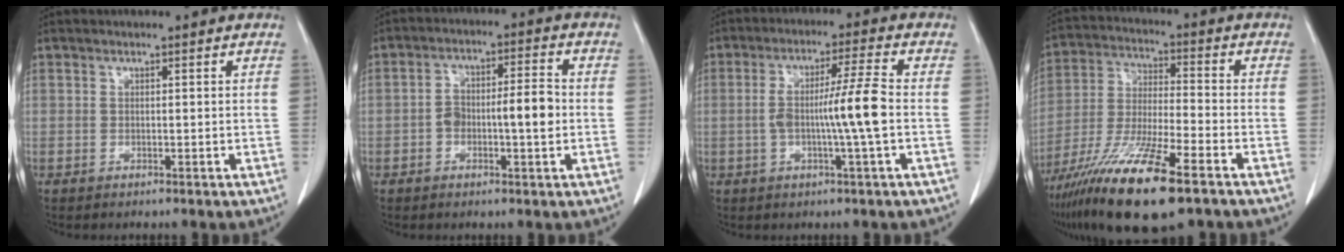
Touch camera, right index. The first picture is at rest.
{"total": 7.1, "force": [-1.2, 2.1, 6.7], "torque": [-0.119, 0.022, -0.019]}
{"total": 8.5, "force": [-1.1, -0.8, 8.4], "torque": [-0.153, 0.006, -0.020]}
{"total": 17.3, "force": [-10.6, 2.2, 13.4], "torque": [-0.262, -0.044, -0.193]}